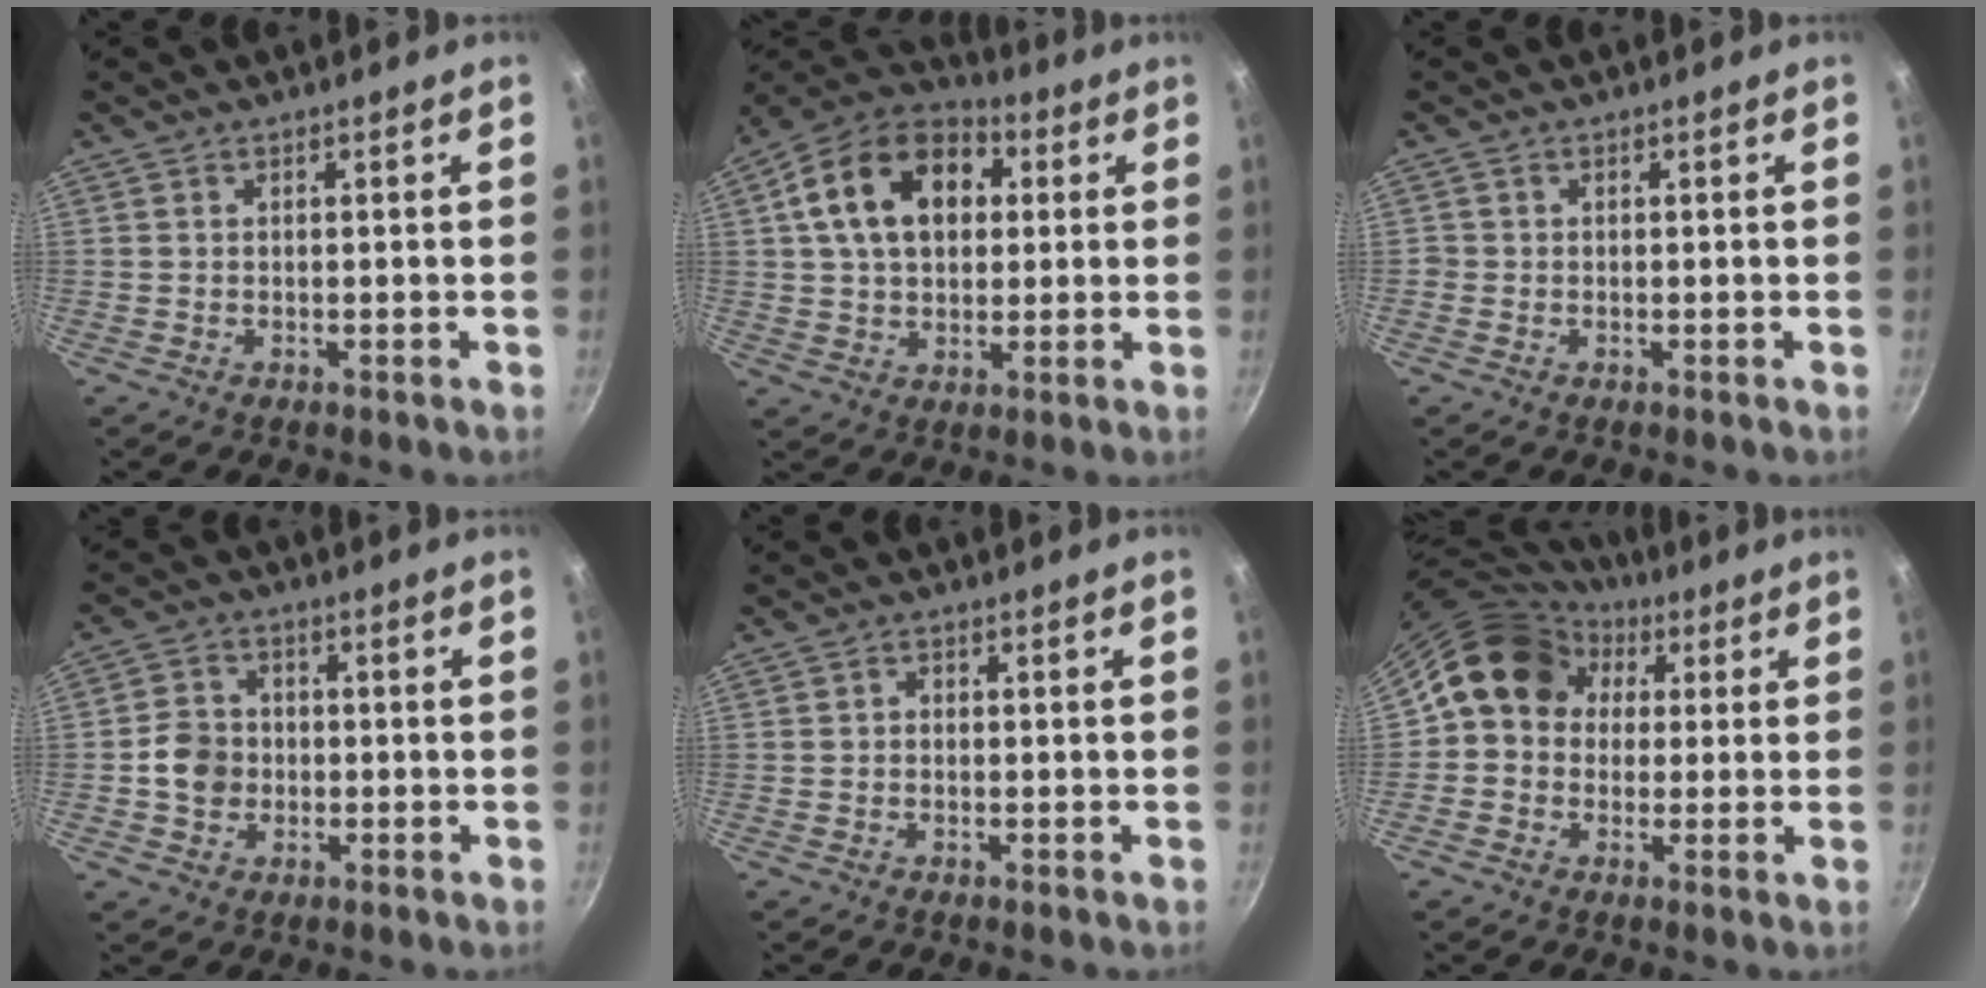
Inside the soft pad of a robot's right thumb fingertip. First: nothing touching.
{"total": 18.1, "force": [4.4, 12.5, 12.3], "torque": [-0.186, 0.023, 0.059]}
{"total": 0.7, "force": [-0.2, 0.7, 0.1], "torque": [-0.001, 0.001, -0.004]}
{"total": 6.2, "force": [-0.9, 5.4, 2.8], "torque": [-0.027, 0.016, -0.025]}
{"total": 1.1, "force": [-0.1, 0.9, 0.6], "torque": [-0.009, 0.006, -0.003]}
{"total": 12.7, "force": [3.3, 10.8, 5.9], "torque": [-0.070, 0.024, 0.036]}